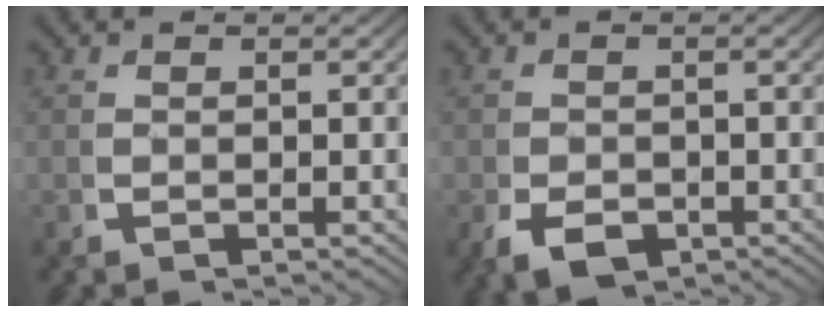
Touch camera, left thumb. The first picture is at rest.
{"total": 2.9, "force": [-1.7, 1.8, 1.5], "torque": [-0.033, -0.012, -0.025]}